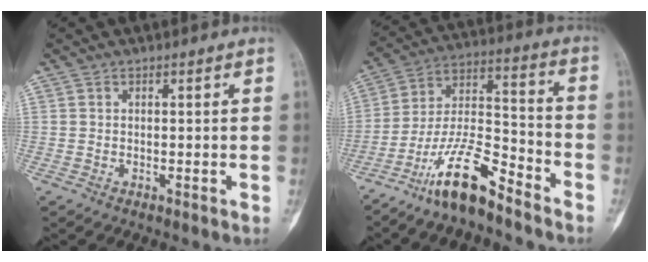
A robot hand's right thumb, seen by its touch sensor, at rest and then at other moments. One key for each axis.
{"total": 13.7, "fx": -10.2, "fy": 3.3, "fz": 8.6, "tx": -0.162, "ty": 0.080, "tz": -0.193}